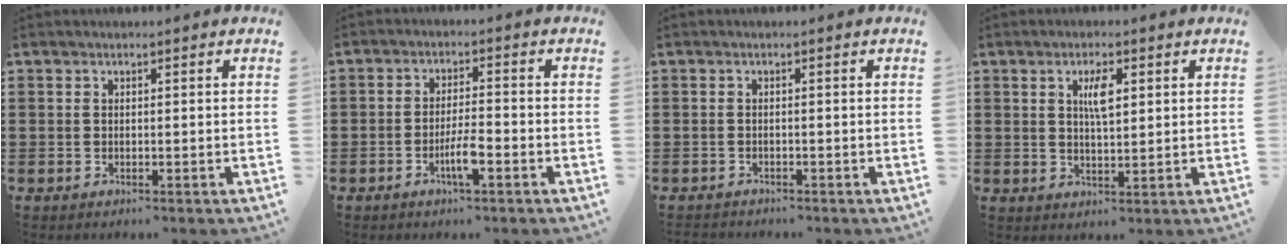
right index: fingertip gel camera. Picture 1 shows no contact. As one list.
[{"total": 4.5, "force": [-2.1, 0.9, 3.9], "torque": [-0.079, -0.003, -0.040]}, {"total": 0.8, "force": [-0.8, 0.1, 0.0], "torque": [-0.002, -0.001, -0.018]}, {"total": 3.9, "force": [1.3, 1.2, 3.5], "torque": [-0.065, 0.004, 0.018]}]